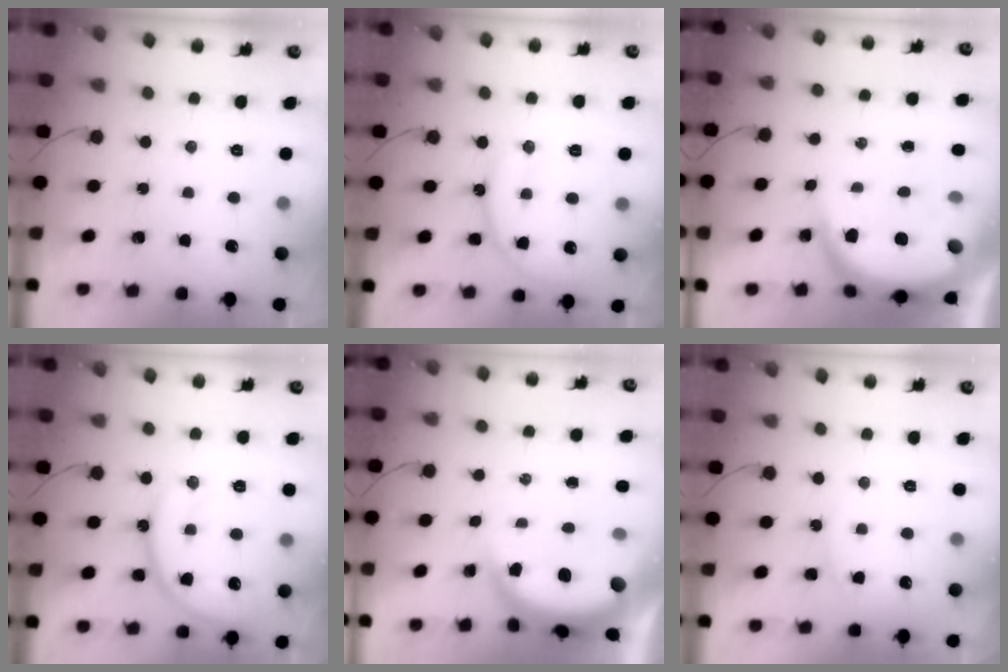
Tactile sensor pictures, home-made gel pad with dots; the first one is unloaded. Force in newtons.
{"total": 13.1, "press": 13.1, "slide": 1.3}
{"total": 10.0, "press": 9.9, "slide": 1.2}
{"total": 15.0, "press": 14.9, "slide": 1.6}
{"total": 5.1, "press": 5.1, "slide": 0.3}
{"total": 5.8, "press": 5.8, "slide": 0.6}